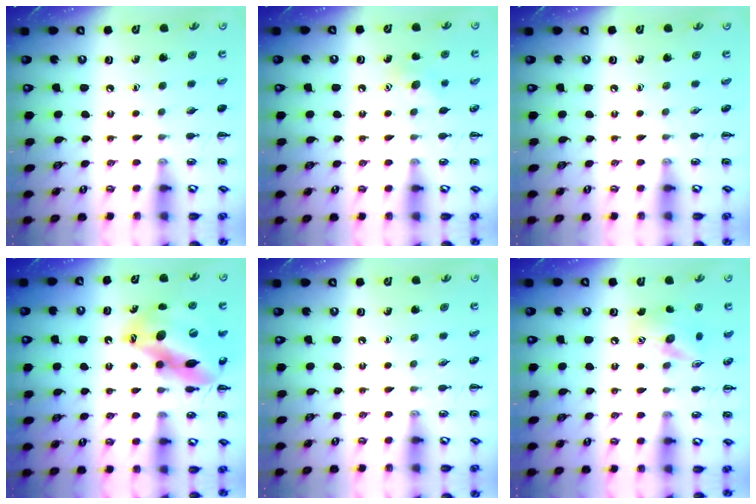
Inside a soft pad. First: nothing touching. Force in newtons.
{"total": 6.3, "press": 6.0, "slide": 1.7}
{"total": 0.0}
{"total": 18.4, "press": 17.7, "slide": 5.1}
{"total": 0.0}
{"total": 12.6, "press": 12.5, "slide": 1.9}